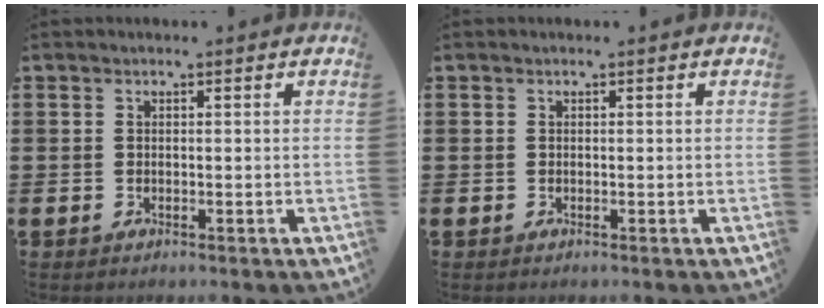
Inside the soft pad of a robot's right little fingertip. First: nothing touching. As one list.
[{"total": 0.0}]